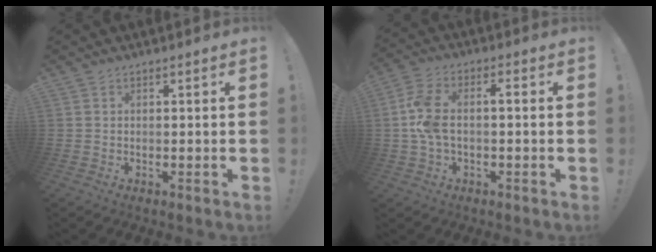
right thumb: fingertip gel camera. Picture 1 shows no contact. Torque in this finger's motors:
{"motor_torque": [0.30, 0.04, 0.53, 0.47, 0.10]}